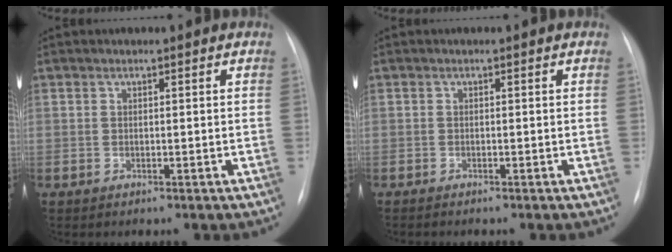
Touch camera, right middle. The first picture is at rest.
{"total": 1.0, "force": [-0.9, 0.1, 0.5], "torque": [-0.009, -0.002, -0.013]}